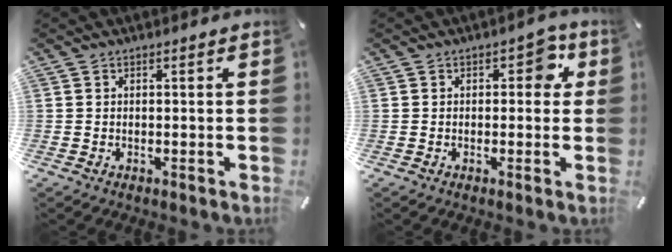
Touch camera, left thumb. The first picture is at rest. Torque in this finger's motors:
{"motor_torque": [0.59, 0.58, 0.32, -0.18, 0.00]}